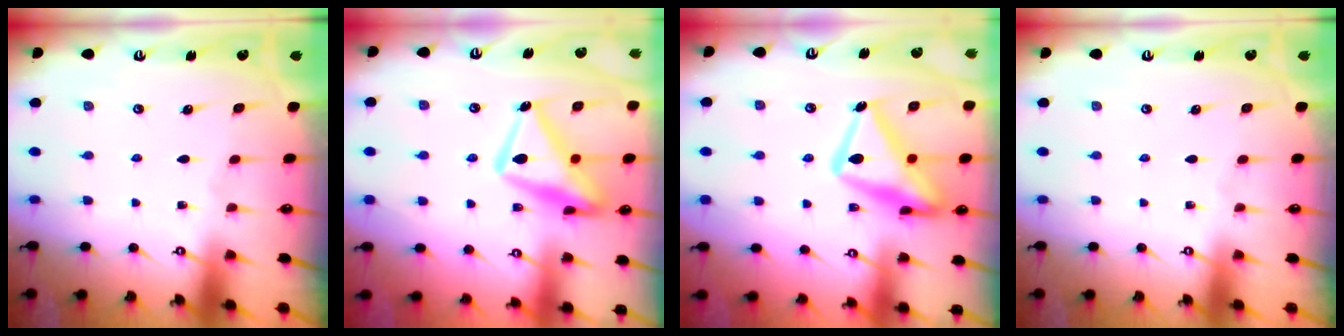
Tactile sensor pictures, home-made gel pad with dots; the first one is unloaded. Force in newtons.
{"total": 17.6, "press": 17.6, "slide": 1.4}
{"total": 18.9, "press": 18.9, "slide": 1.3}
{"total": 0.0}